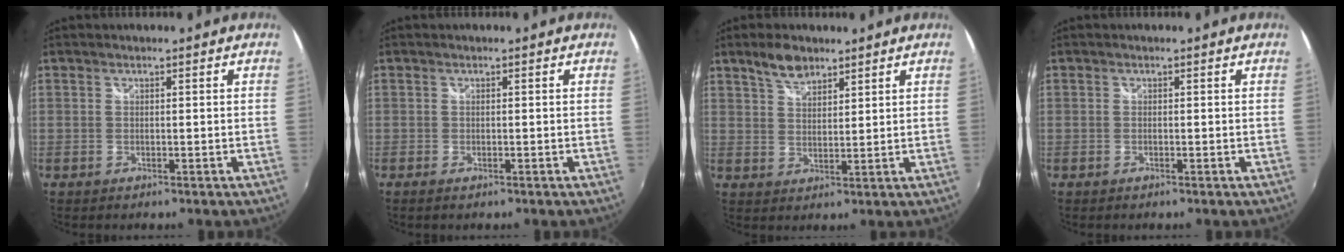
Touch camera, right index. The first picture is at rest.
{"total": 0.8, "force": [-0.5, 0.3, 0.4], "torque": [-0.010, -0.004, -0.011]}
{"total": 5.3, "force": [4.0, 2.3, 2.6], "torque": [-0.041, 0.007, 0.073]}
{"total": 0.0}